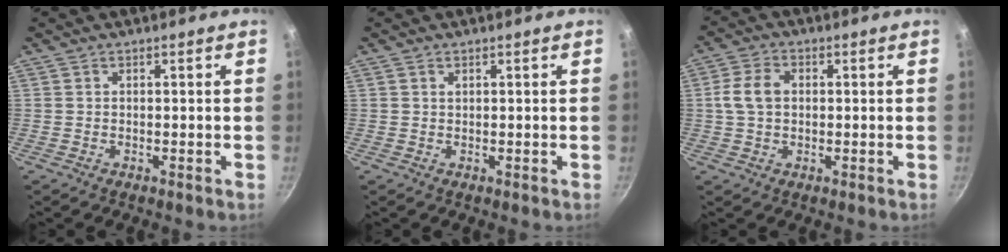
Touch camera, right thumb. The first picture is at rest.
{"total": 0.0}
{"total": 6.0, "force": [0.5, 4.4, 4.1], "torque": [-0.074, 0.013, 0.004]}